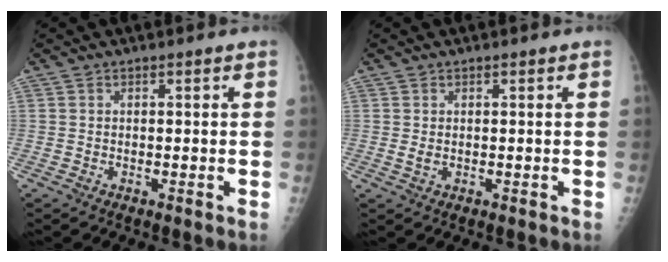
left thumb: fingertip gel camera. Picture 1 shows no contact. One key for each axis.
{"total": 1.2, "fx": 0.1, "fy": 0.8, "fz": 0.9, "tx": -0.013, "ty": -0.003, "tz": 0.008}